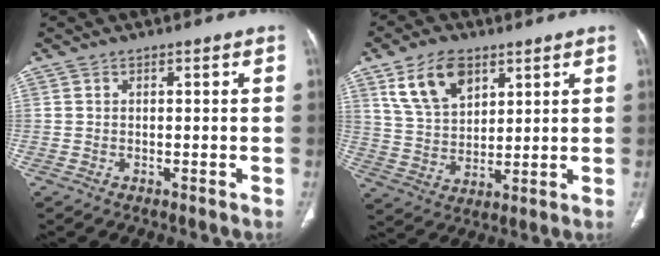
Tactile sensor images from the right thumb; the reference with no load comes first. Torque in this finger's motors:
{"motor_torque": [-1.07, 1.24, 0.66, 0.46, 0.07]}